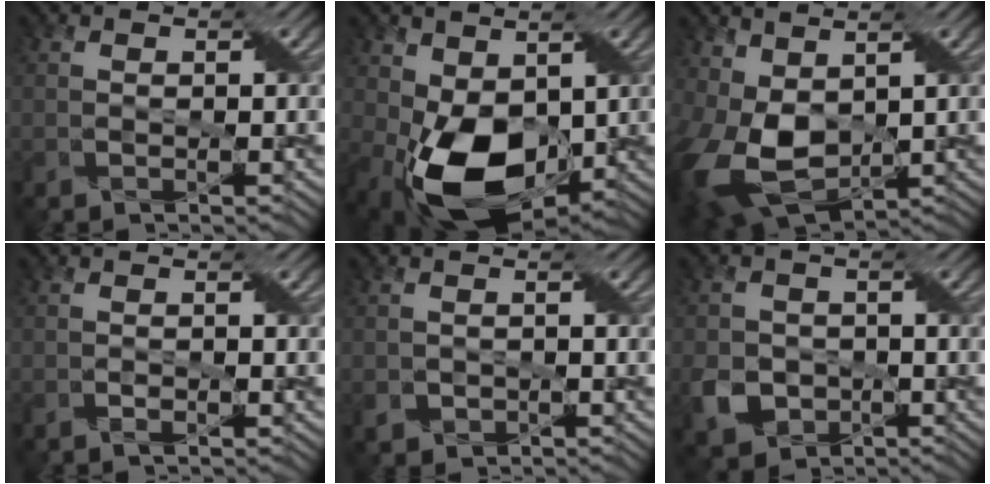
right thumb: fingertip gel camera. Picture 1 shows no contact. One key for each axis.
{"total": 12.7, "fx": -1.1, "fy": 8.0, "fz": 9.8, "tx": -0.209, "ty": -0.030, "tz": -0.019}
{"total": 10.9, "fx": 0.3, "fy": 7.0, "fz": 8.3, "tx": -0.219, "ty": -0.021, "tz": 0.012}
{"total": 0.8, "fx": -0.4, "fy": 0.1, "fz": 0.7, "tx": -0.015, "ty": 0.003, "tz": -0.007}
{"total": 1.6, "fx": -0.7, "fy": 1.2, "fz": 0.7, "tx": -0.019, "ty": -0.006, "tz": -0.009}
{"total": 5.2, "fx": -1.8, "fy": 4.3, "fz": 2.3, "tx": -0.054, "ty": -0.011, "tz": -0.039}